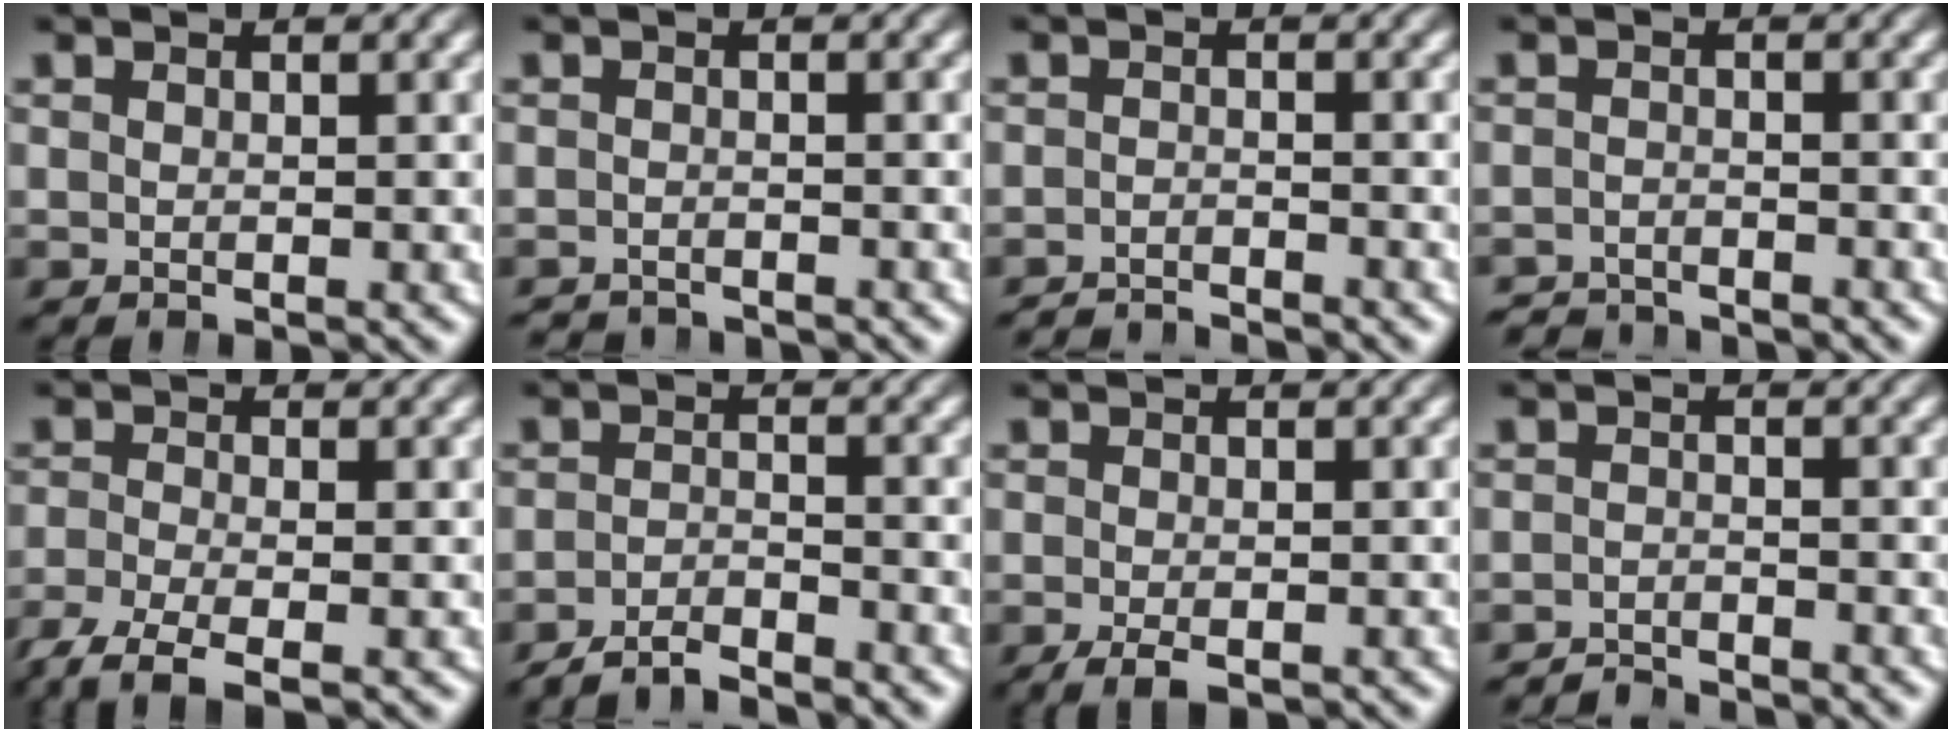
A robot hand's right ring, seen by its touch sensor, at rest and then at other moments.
{"total": 2.5, "force": [-2.5, 0.1, -0.1], "torque": [-0.003, -0.017, -0.036]}
{"total": 3.1, "force": [-3.1, 0.2, 0.0], "torque": [-0.002, -0.014, -0.051]}
{"total": 3.2, "force": [-3.2, 0.4, -0.1], "torque": [0.000, -0.017, -0.052]}
{"total": 5.1, "force": [-3.4, 2.0, 3.2], "torque": [-0.069, -0.029, -0.042]}
{"total": 3.4, "force": [-3.2, 0.7, 0.8], "torque": [-0.012, -0.008, -0.057]}
{"total": 2.4, "force": [-1.7, 0.9, 1.5], "torque": [-0.031, -0.013, -0.020]}
{"total": 2.6, "force": [-2.6, 0.2, -0.1], "torque": [0.001, -0.011, -0.046]}